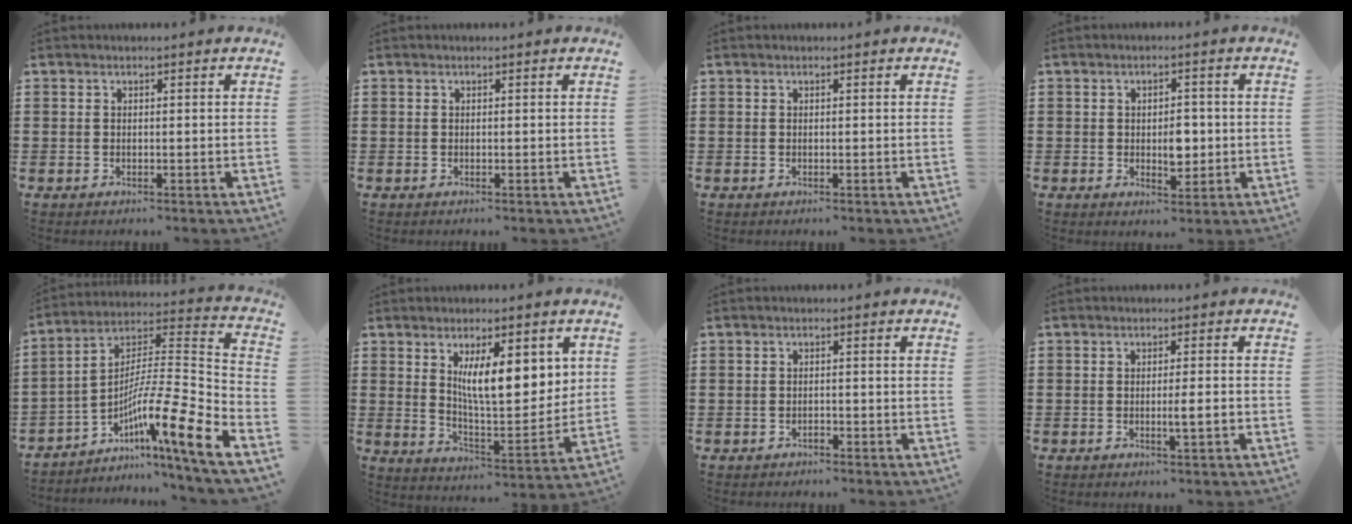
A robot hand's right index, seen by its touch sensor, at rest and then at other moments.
{"total": 0.0}
{"total": 0.0}
{"total": 4.2, "force": [-0.1, 2.3, 3.5], "torque": [-0.044, -0.003, -0.007]}
{"total": 12.4, "force": [-6.5, 0.3, 10.5], "torque": [-0.180, -0.025, -0.130]}
{"total": 10.0, "force": [3.7, 3.4, 8.7], "torque": [-0.141, -0.011, 0.058]}
{"total": 0.7, "force": [-0.6, 0.3, 0.1], "torque": [-0.005, 0.001, -0.014]}
{"total": 2.5, "force": [-0.6, 0.1, 2.5], "torque": [-0.041, -0.004, -0.012]}